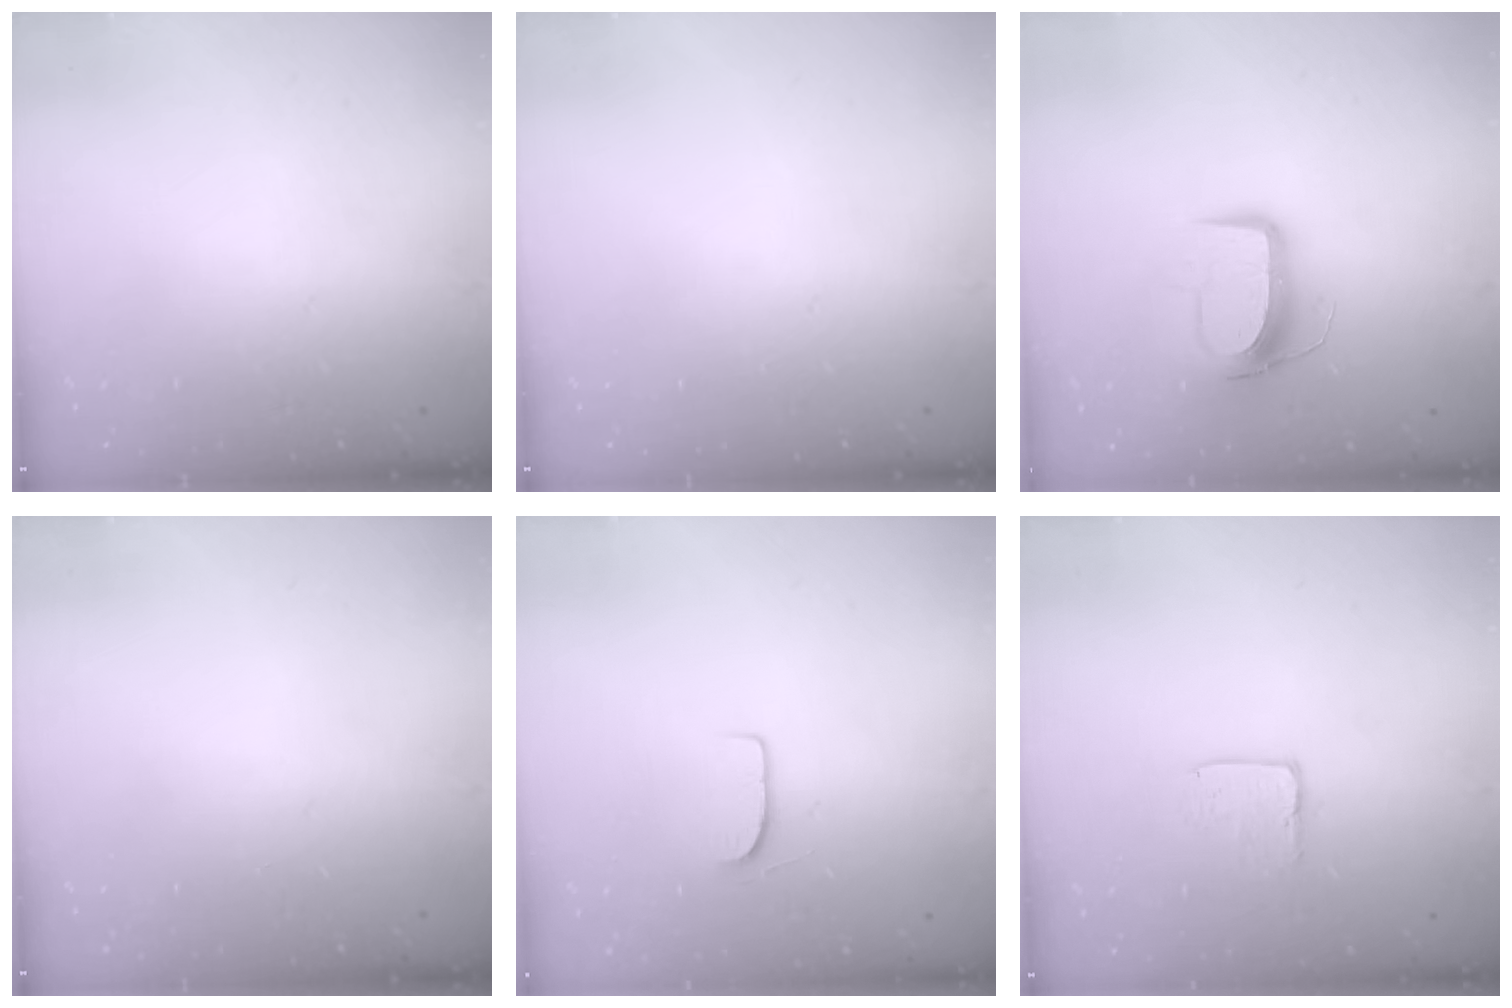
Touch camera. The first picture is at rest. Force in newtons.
{"total": 0.0}
{"total": 10.0, "press": 9.9, "slide": 0.8}
{"total": 0.0}
{"total": 6.1, "press": 6.1, "slide": 0.5}
{"total": 3.9, "press": 3.9, "slide": 0.1}